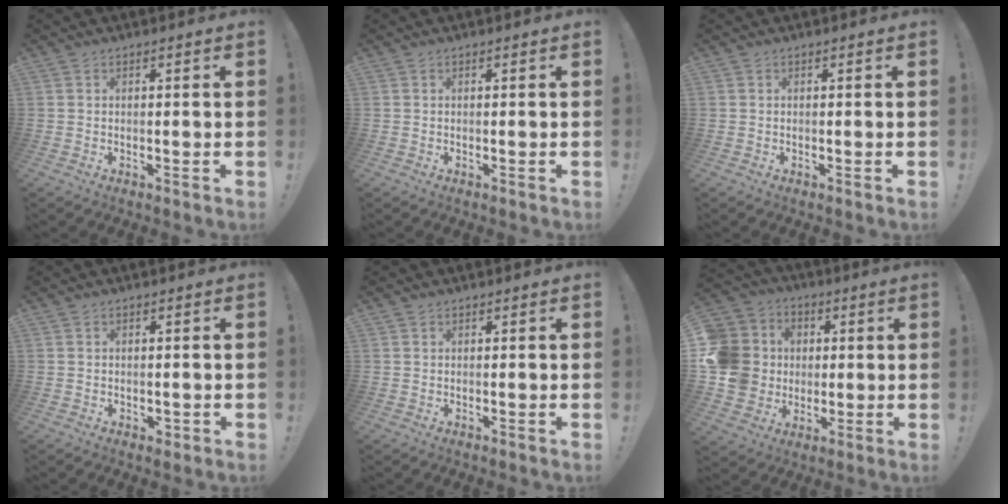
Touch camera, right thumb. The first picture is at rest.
{"total": 0.0}
{"total": 0.0}
{"total": 1.4, "force": [0.1, 1.3, 0.6], "torque": [-0.004, 0.002, 0.002]}
{"total": 0.6, "force": [0.5, 0.4, 0.1], "torque": [0.003, -0.002, 0.009]}
{"total": 15.2, "force": [0.6, 13.9, 6.2], "torque": [-0.127, 0.008, 0.029]}